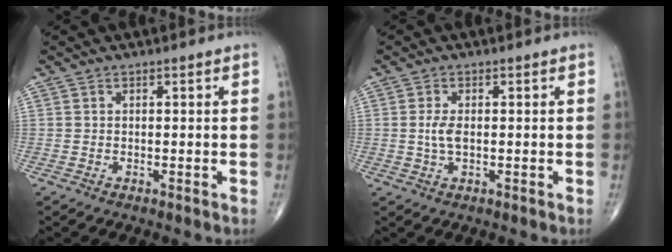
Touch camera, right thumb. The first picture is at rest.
{"total": 2.8, "force": [0.1, 1.3, 2.5], "torque": [-0.057, 0.000, 0.001]}